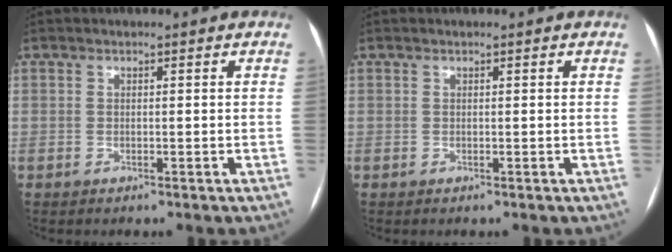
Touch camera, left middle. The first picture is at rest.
{"total": 0.0}